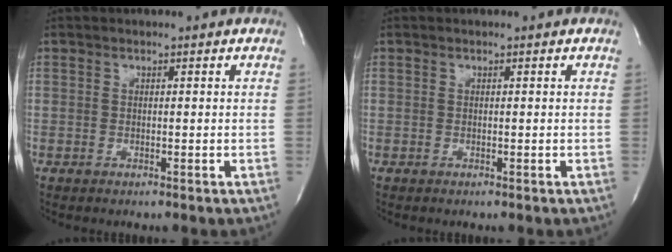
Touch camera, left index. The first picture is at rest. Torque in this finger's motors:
{"motor_torque": [0.00, 0.00, 0.00, 0.00]}